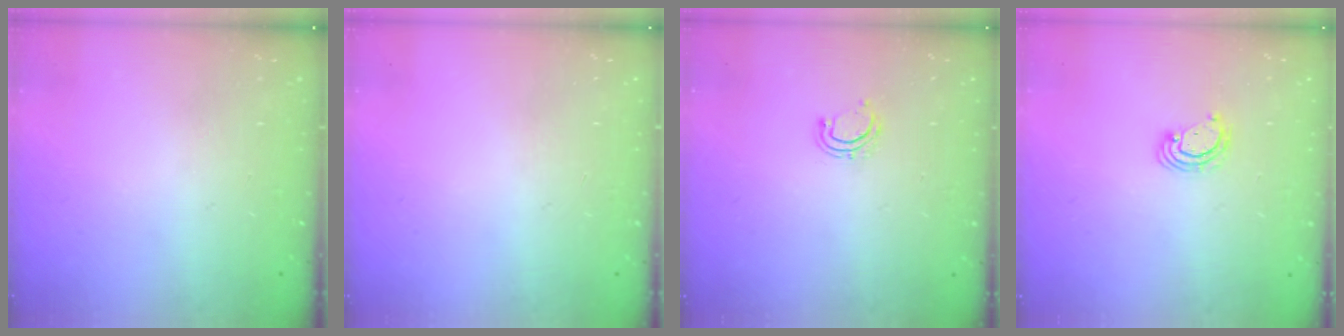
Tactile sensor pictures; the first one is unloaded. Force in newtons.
{"total": 0.0}
{"total": 5.0, "press": 4.8, "slide": 1.2}
{"total": 3.6, "press": 3.6, "slide": 0.4}